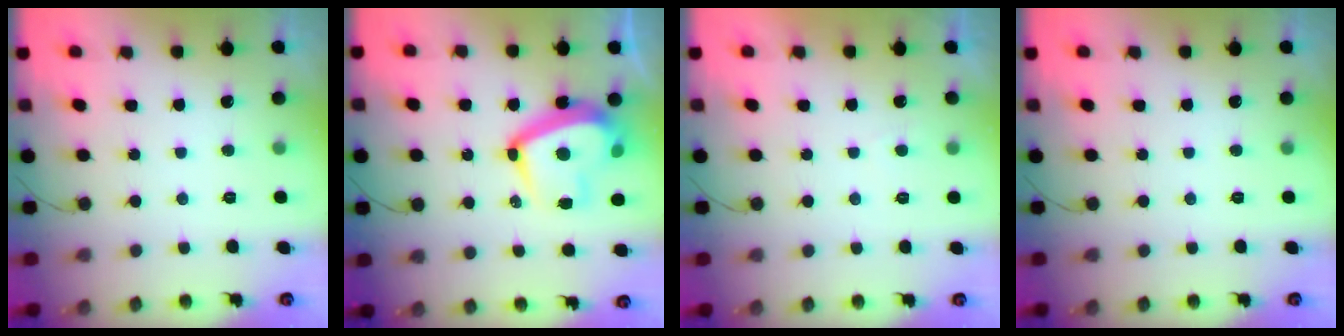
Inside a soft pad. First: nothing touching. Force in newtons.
{"total": 16.9, "press": 16.8, "slide": 1.4}
{"total": 1.1, "press": 1.0, "slide": 0.5}
{"total": 0.0}